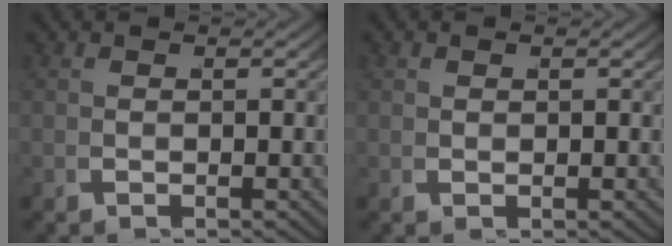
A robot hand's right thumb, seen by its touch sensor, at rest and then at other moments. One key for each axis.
{"total": 0.7, "fx": 0.2, "fy": 0.5, "fz": 0.5, "tx": -0.009, "ty": -0.004, "tz": 0.009}